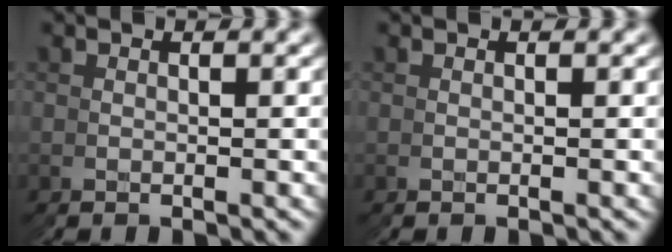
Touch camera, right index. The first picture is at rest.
{"total": 0.0}